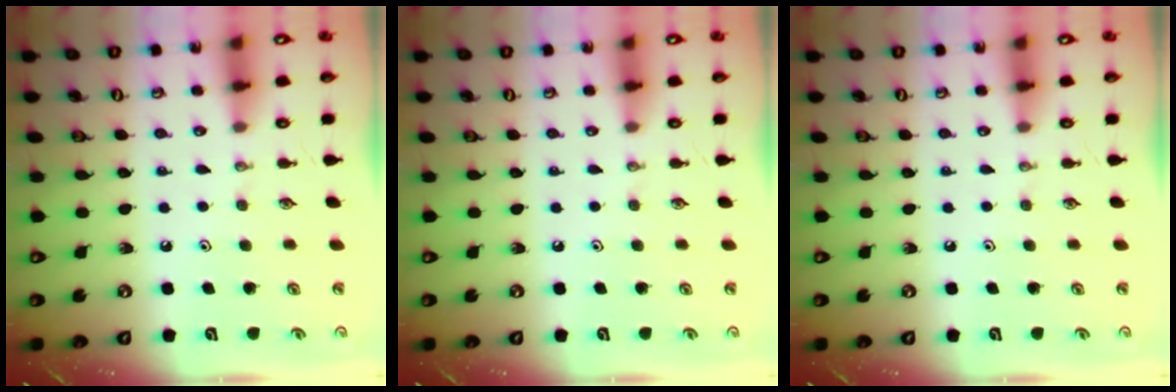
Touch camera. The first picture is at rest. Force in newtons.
{"total": 0.0}
{"total": 0.0}